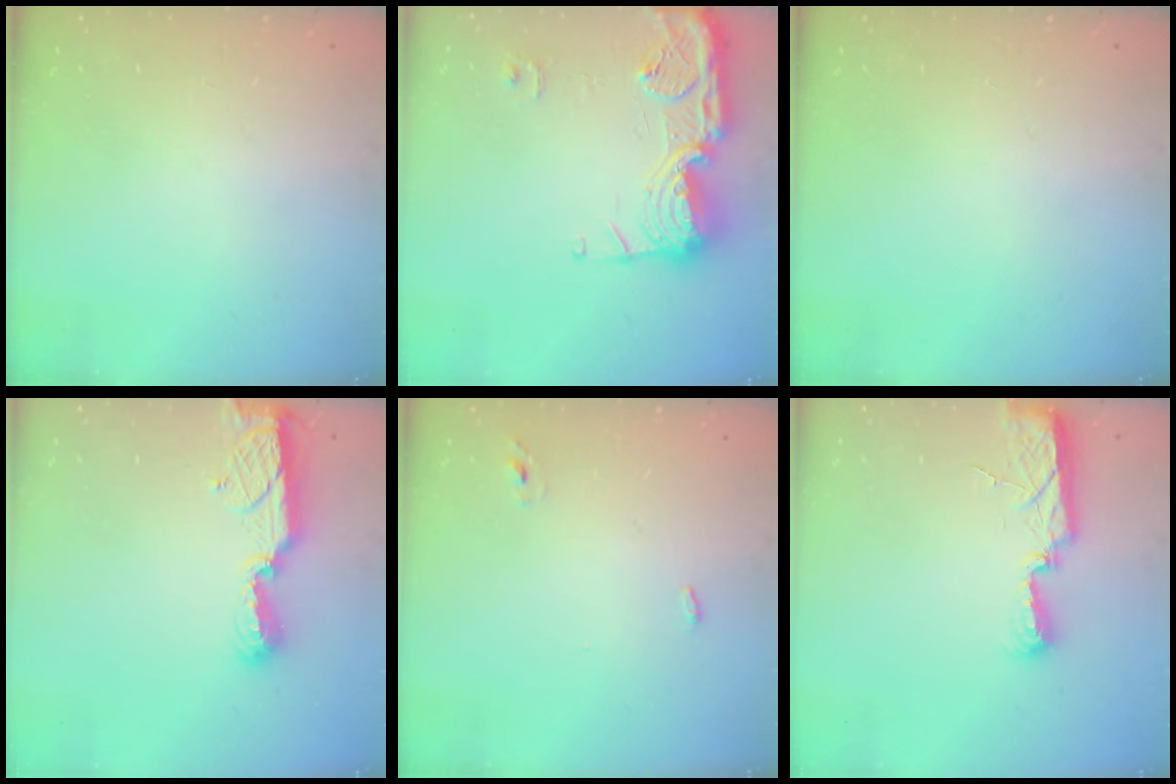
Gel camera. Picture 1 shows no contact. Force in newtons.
{"total": 17.8, "press": 17.7, "slide": 1.5}
{"total": 0.0}
{"total": 8.4, "press": 8.4, "slide": 0.5}
{"total": 2.7, "press": 2.6, "slide": 0.9}
{"total": 9.5, "press": 8.6, "slide": 3.9}